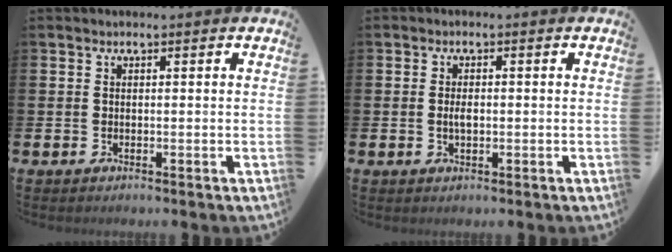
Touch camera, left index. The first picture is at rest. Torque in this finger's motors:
{"motor_torque": [0.53, 0.17, 0.02, 0.05]}